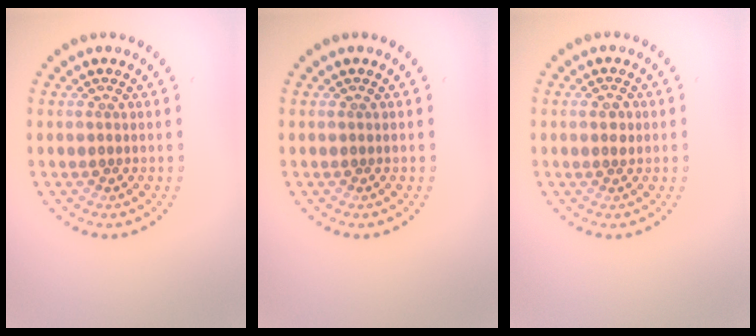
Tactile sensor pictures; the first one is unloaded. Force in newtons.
{"total": 0.0}
{"total": 1.1, "press": 1.1, "slide": 0.2}